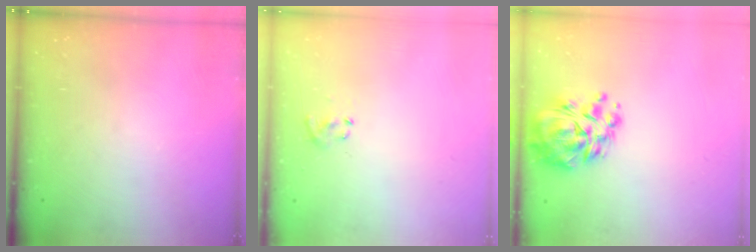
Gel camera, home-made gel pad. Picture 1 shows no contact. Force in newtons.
{"total": 2.3, "press": 2.1, "slide": 1.0}
{"total": 13.2, "press": 12.4, "slide": 4.6}